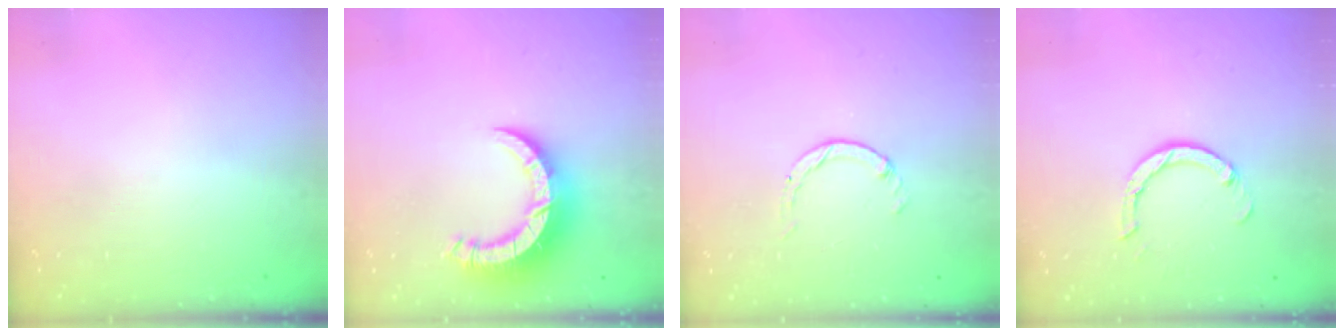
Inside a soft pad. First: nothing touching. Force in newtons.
{"total": 10.0, "press": 9.9, "slide": 1.2}
{"total": 0.0}
{"total": 3.6, "press": 3.6, "slide": 0.2}